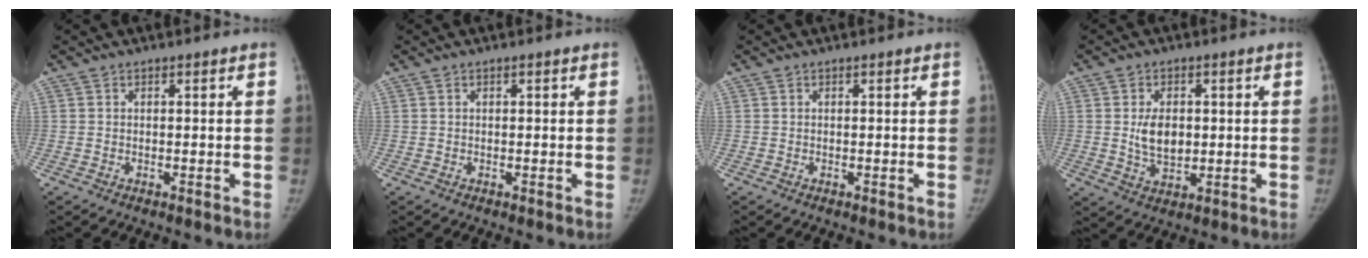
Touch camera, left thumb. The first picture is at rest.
{"total": 0.0}
{"total": 0.0}
{"total": 6.7, "force": [0.5, 4.5, 5.0], "torque": [-0.064, -0.008, 0.015]}